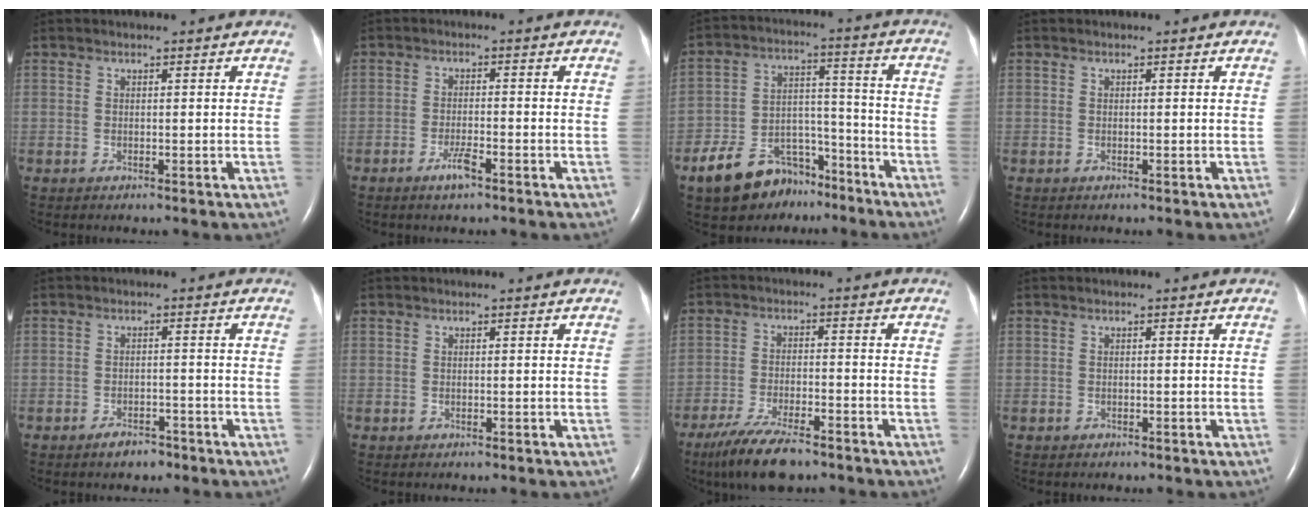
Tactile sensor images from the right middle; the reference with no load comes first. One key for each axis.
{"total": 3.0, "fx": -2.0, "fy": 0.4, "fz": 2.3, "tx": -0.046, "ty": -0.002, "tz": -0.037}
{"total": 12.8, "fx": -9.2, "fy": 6.7, "fz": 5.7, "tx": -0.102, "ty": 0.021, "tz": -0.154}
{"total": 0.0}
{"total": 2.8, "fx": -2.2, "fy": 1.3, "fz": 1.2, "tx": -0.024, "ty": 0.002, "tz": -0.031}
{"total": 0.0}
{"total": 9.8, "fx": -7.5, "fy": 2.4, "fz": 5.9, "tx": -0.112, "ty": -0.021, "tz": -0.129}
{"total": 0.6, "fx": -0.5, "fy": 0.3, "fz": 0.2, "tx": -0.010, "ty": 0.001, "tz": -0.005}